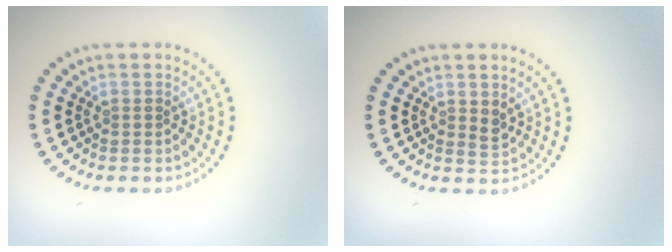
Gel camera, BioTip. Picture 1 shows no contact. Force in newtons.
{"total": 1.1, "press": 1.0, "slide": 0.4}